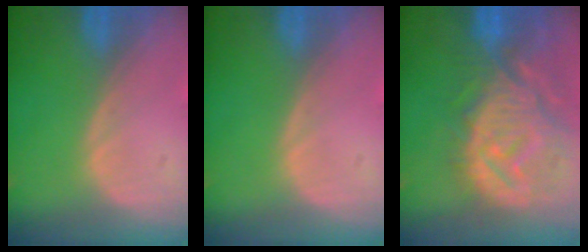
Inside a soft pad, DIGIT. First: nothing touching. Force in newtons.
{"total": 0.0}
{"total": 12.8, "press": 11.3, "slide": 6.0}